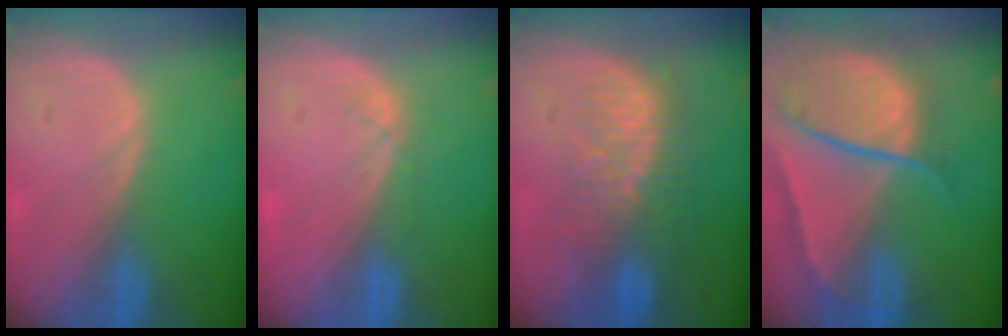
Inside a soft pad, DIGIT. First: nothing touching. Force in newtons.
{"total": 1.4, "press": 1.3, "slide": 0.5}
{"total": 9.6, "press": 8.4, "slide": 4.6}
{"total": 10.7, "press": 9.0, "slide": 5.8}